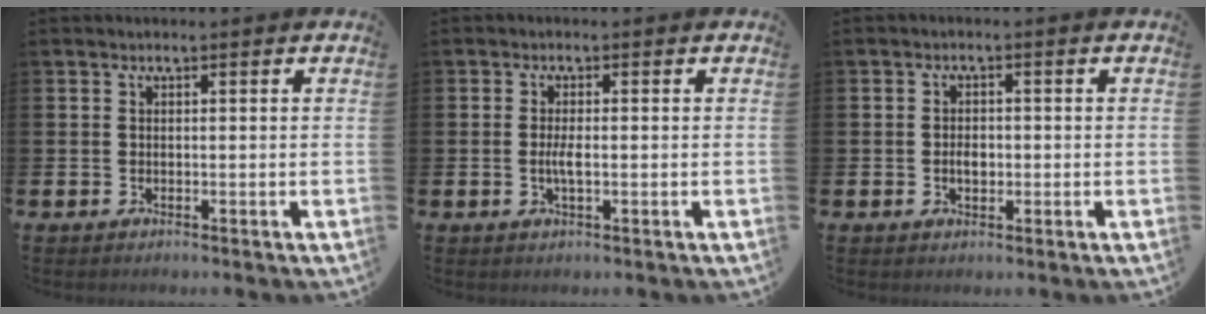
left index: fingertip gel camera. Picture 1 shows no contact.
{"total": 2.1, "force": [-0.3, 0.6, 2.0], "torque": [-0.036, -0.001, -0.007]}
{"total": 2.3, "force": [-0.3, 1.5, 1.8], "torque": [-0.015, -0.002, -0.010]}